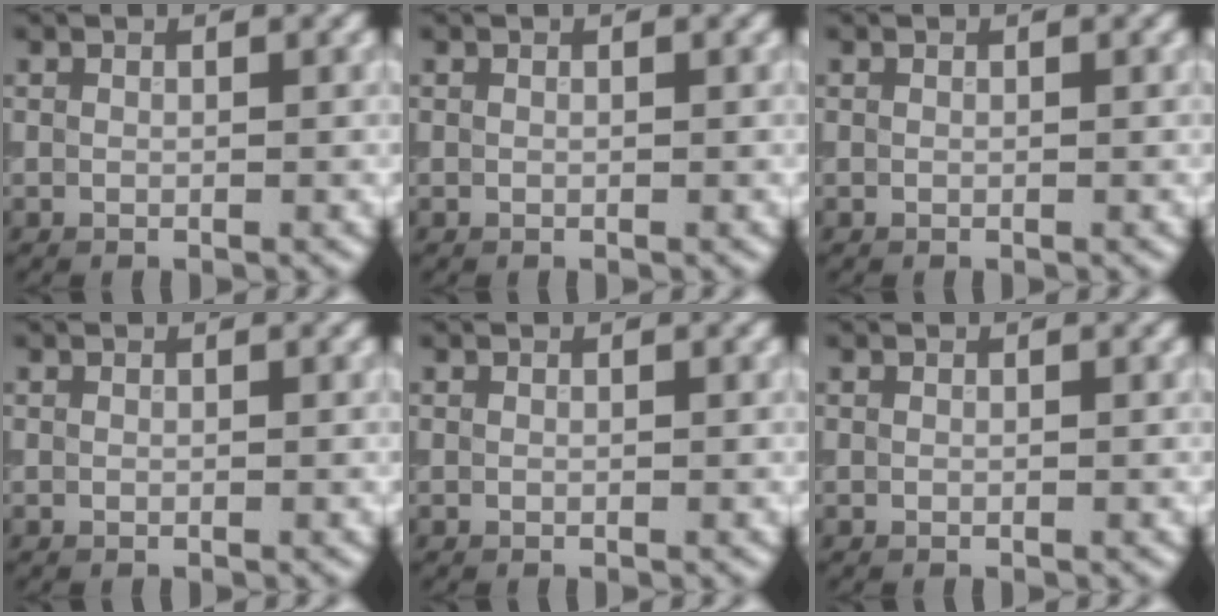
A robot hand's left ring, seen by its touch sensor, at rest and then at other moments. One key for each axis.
{"total": 0.0}
{"total": 0.0}
{"total": 0.0}
{"total": 0.0}
{"total": 0.0}